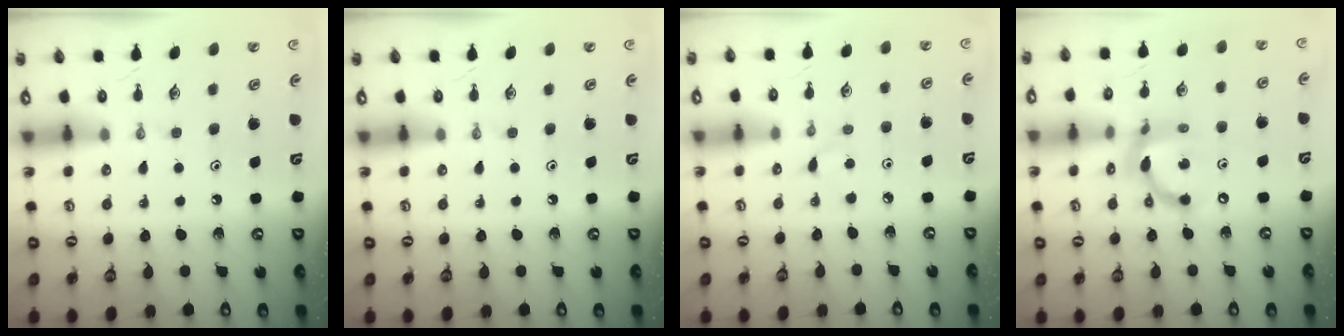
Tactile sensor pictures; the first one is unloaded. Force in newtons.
{"total": 0.0}
{"total": 2.7, "press": 2.7, "slide": 0.3}
{"total": 12.5, "press": 12.4, "slide": 1.2}